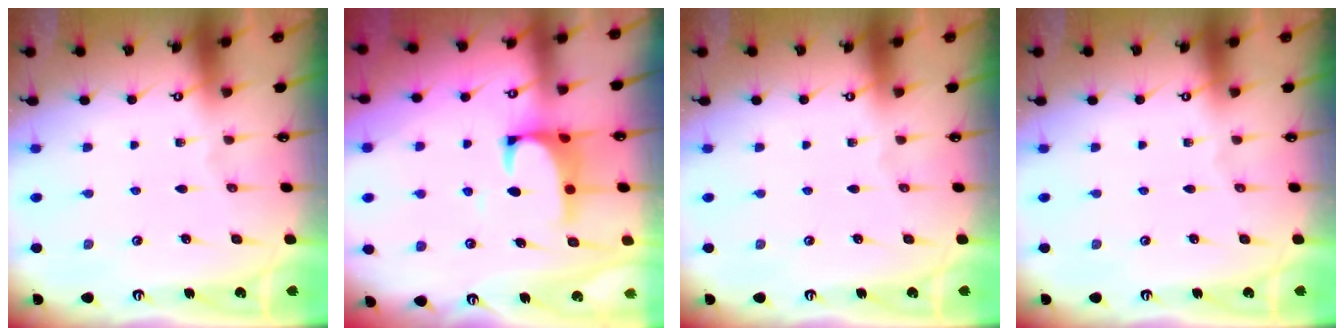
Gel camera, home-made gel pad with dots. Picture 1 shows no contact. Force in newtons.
{"total": 2.1, "press": 1.9, "slide": 0.9}
{"total": 0.0}
{"total": 0.0}